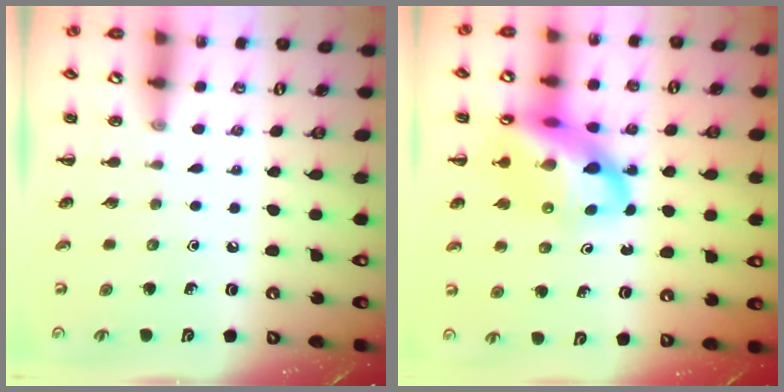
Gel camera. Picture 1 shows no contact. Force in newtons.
{"total": 17.1, "press": 16.6, "slide": 4.2}